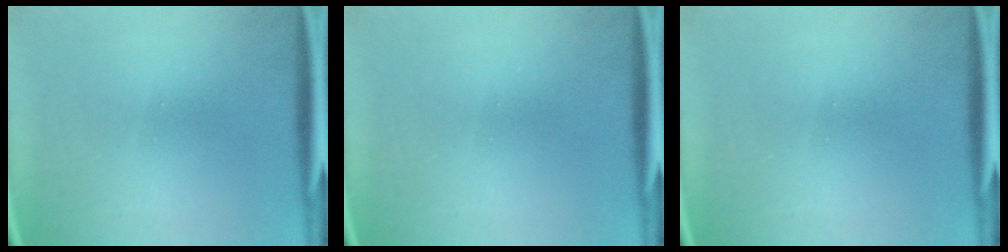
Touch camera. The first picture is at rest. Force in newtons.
{"total": 0.0}
{"total": 0.0}